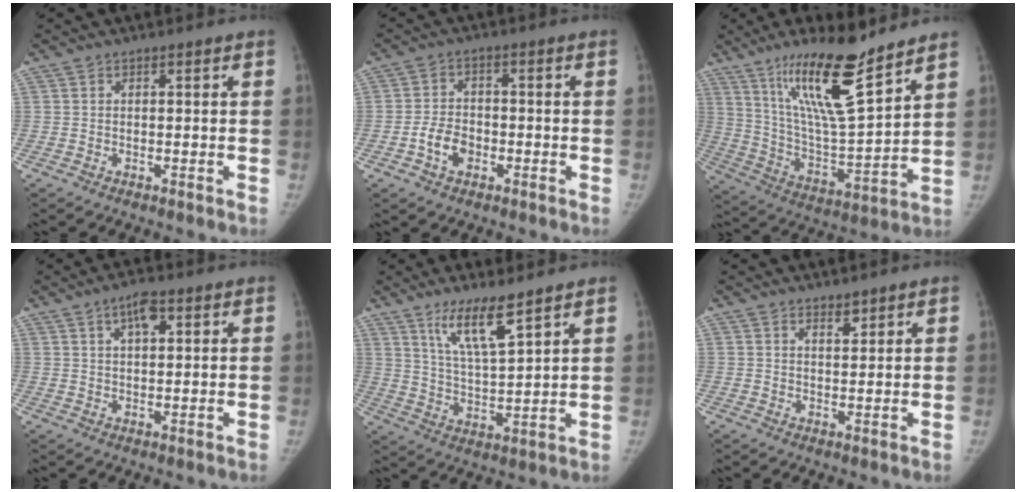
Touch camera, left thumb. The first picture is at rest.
{"total": 5.5, "force": [-2.0, 3.8, 3.3], "torque": [-0.051, 0.018, -0.039]}
{"total": 18.8, "force": [12.7, 3.1, 13.5], "torque": [-0.219, -0.075, 0.235]}
{"total": 4.6, "force": [2.2, 1.9, 3.5], "torque": [-0.056, -0.003, 0.037]}
{"total": 9.4, "force": [6.5, 1.5, 6.7], "torque": [-0.122, -0.047, 0.130]}
{"total": 2.0, "force": [1.7, 0.7, 0.8], "torque": [-0.005, -0.014, 0.029]}